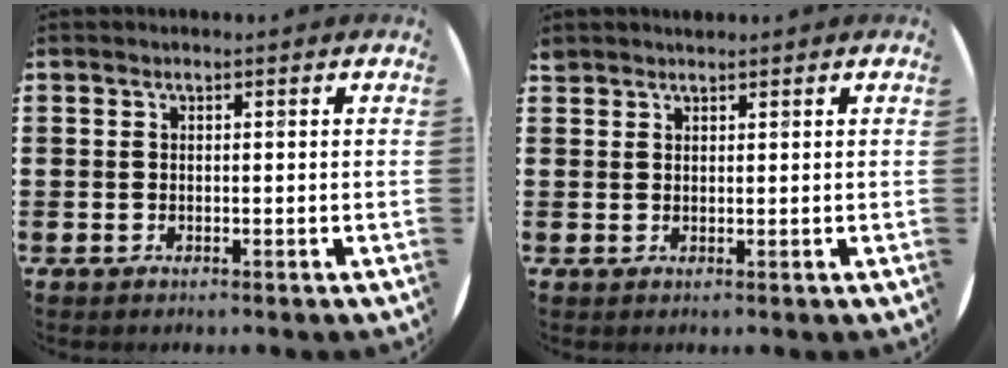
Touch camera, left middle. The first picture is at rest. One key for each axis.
{"total": 1.1, "fx": 1.0, "fy": 0.3, "fz": -0.1, "tx": 0.001, "ty": 0.001, "tz": 0.021}